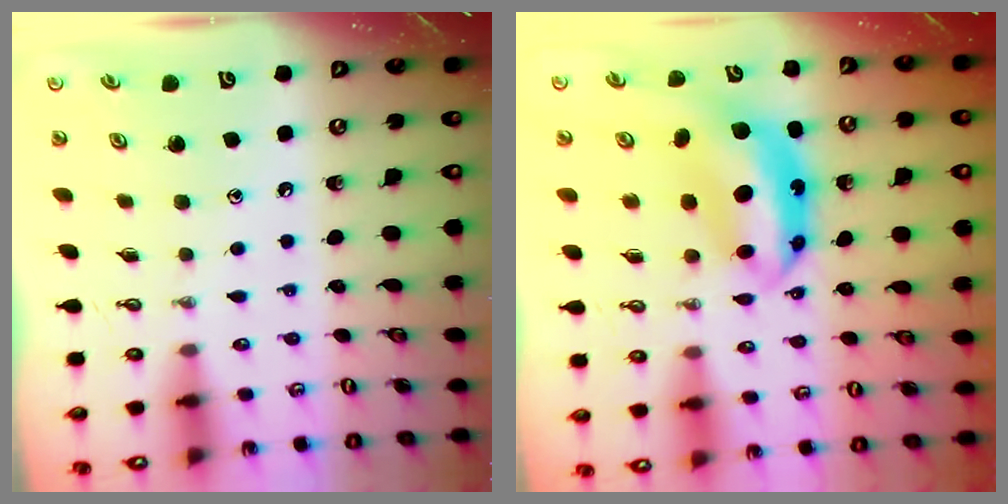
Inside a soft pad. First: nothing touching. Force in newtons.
{"total": 8.9, "press": 8.9, "slide": 0.7}